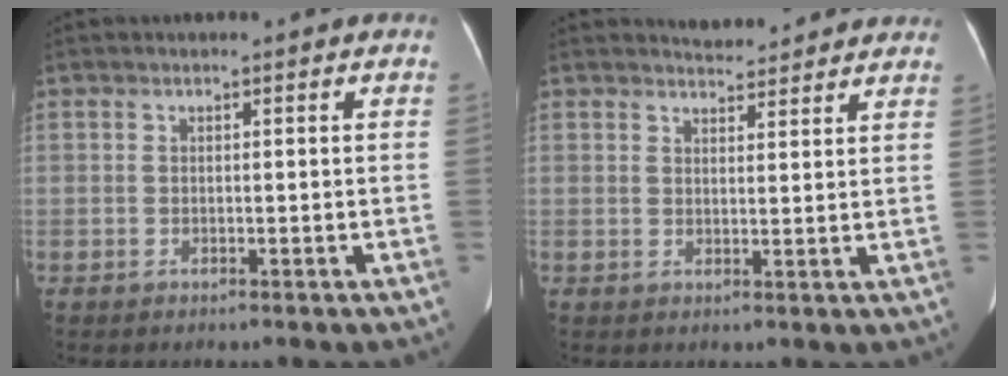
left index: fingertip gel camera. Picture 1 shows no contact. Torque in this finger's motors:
{"motor_torque": [0.11, -0.74, -0.01, 0.01]}